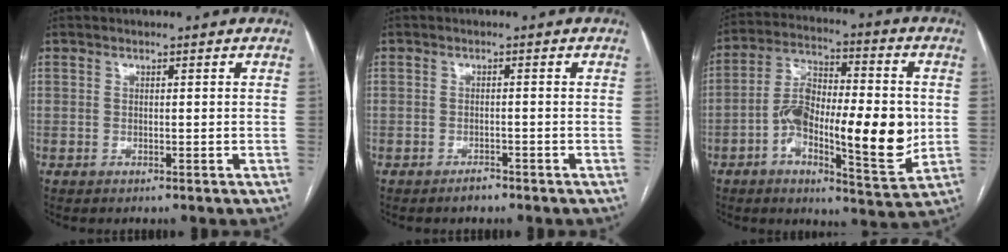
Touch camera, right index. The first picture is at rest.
{"total": 1.3, "force": [-1.2, 0.5, 0.4], "torque": [-0.004, 0.002, -0.018]}
{"total": 17.4, "force": [-2.6, 5.3, 16.4], "torque": [-0.275, 0.010, -0.043]}